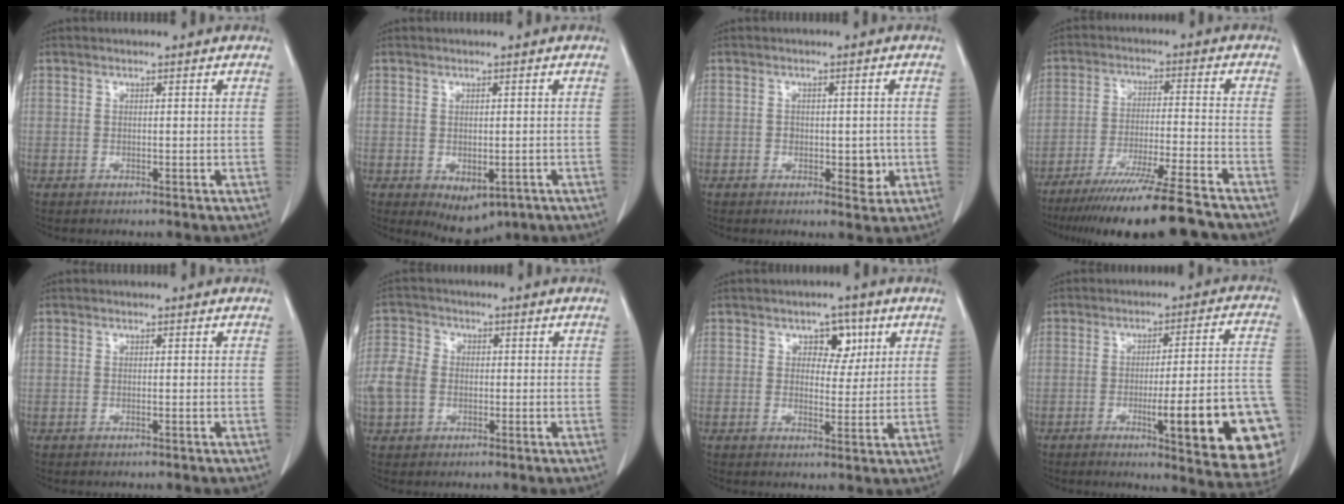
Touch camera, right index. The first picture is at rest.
{"total": 5.3, "force": [-2.5, 3.0, 3.5], "torque": [-0.043, -0.007, -0.022]}
{"total": 3.9, "force": [-0.9, 2.4, 2.9], "torque": [-0.029, 0.001, -0.007]}
{"total": 16.7, "force": [-13.9, -0.5, 9.2], "torque": [-0.142, -0.037, -0.222]}
{"total": 0.0}
{"total": 5.7, "force": [-0.8, 4.7, 3.1], "torque": [-0.083, 0.015, -0.019]}
{"total": 4.6, "force": [2.0, 3.0, 2.9], "torque": [-0.031, 0.008, 0.029]}
{"total": 19.4, "force": [-6.3, 1.9, 18.3], "torque": [-0.143, 0.010, -0.069]}